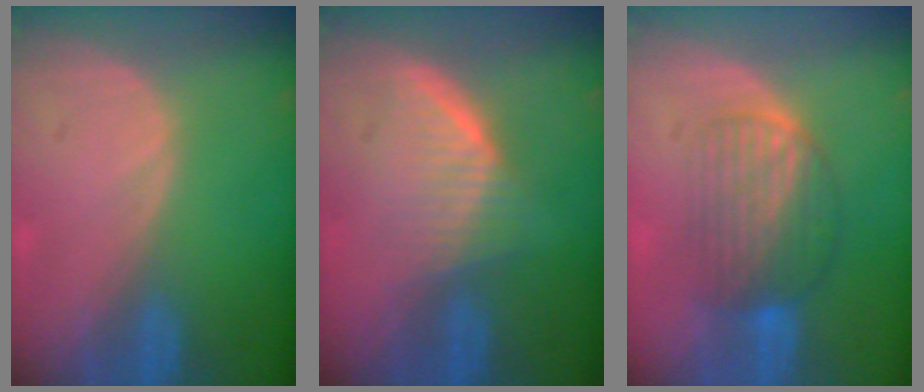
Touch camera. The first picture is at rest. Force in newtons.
{"total": 5.8, "press": 5.6, "slide": 1.8}
{"total": 6.8, "press": 6.5, "slide": 2.0}